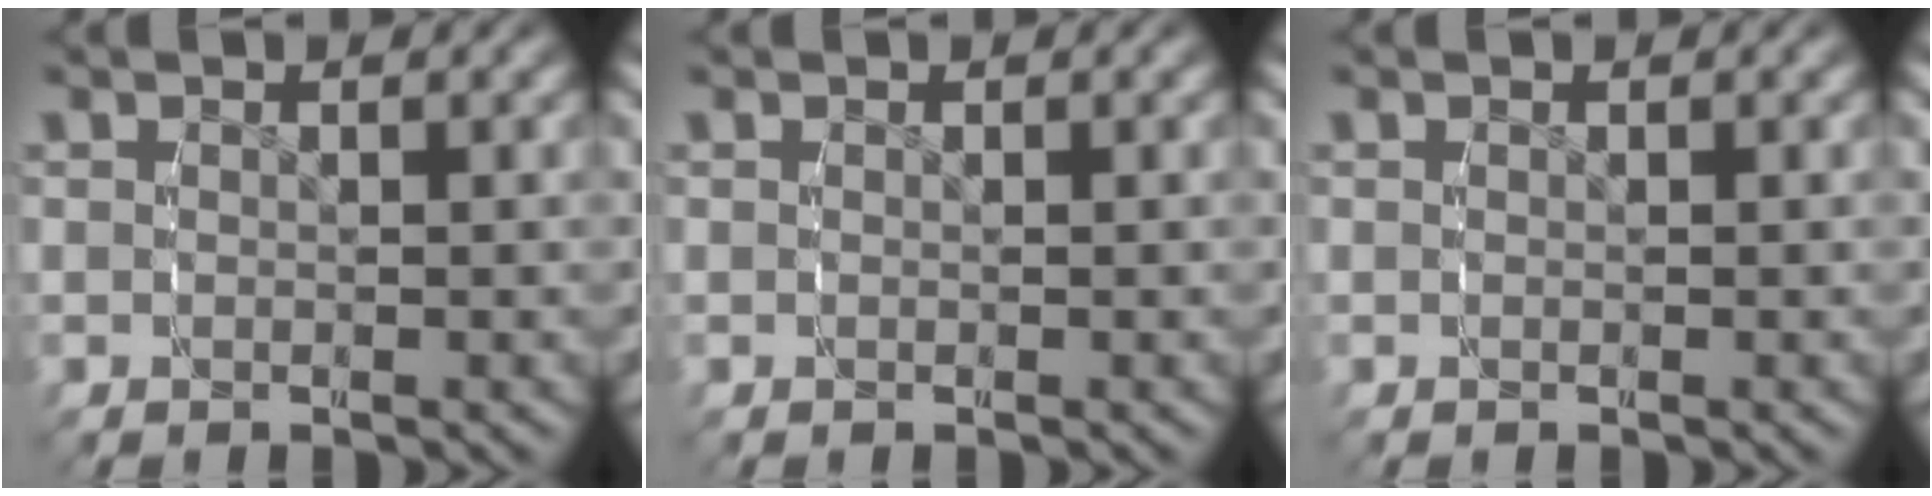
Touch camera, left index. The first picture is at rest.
{"total": 0.0}
{"total": 0.0}